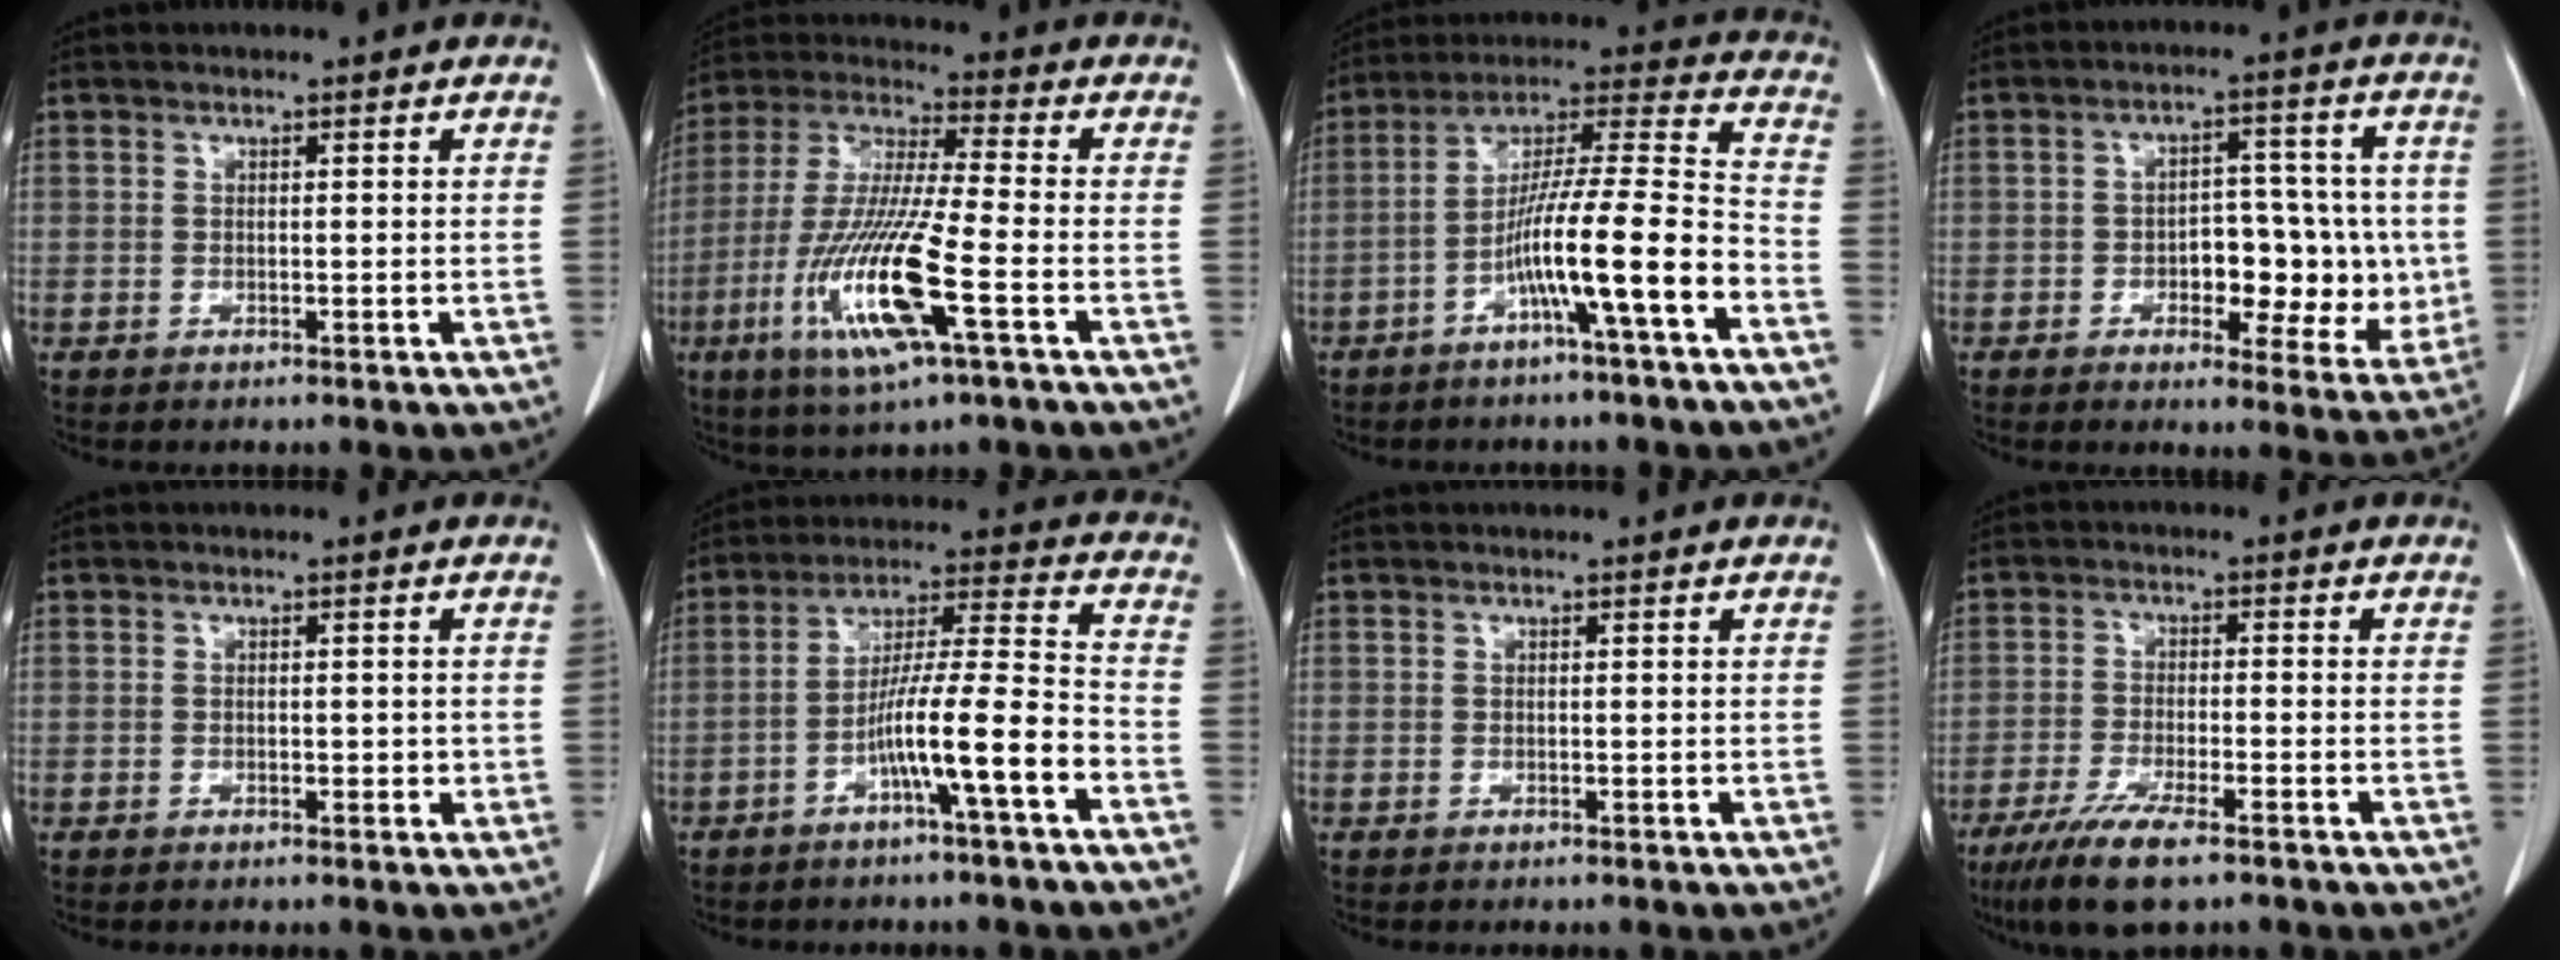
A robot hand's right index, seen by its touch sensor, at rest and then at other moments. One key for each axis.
{"total": 15.9, "fx": -5.6, "fy": 0.9, "fz": 14.8, "tx": -0.310, "ty": -0.022, "tz": -0.106}
{"total": 13.7, "fx": -6.0, "fy": -0.4, "fz": 12.3, "tx": -0.215, "ty": 0.015, "tz": -0.105}
{"total": 10.7, "fx": -1.3, "fy": 5.7, "fz": 8.9, "tx": -0.097, "ty": 0.022, "tz": -0.009}
{"total": 1.4, "fx": -0.1, "fy": 0.9, "fz": 1.0, "tx": -0.010, "ty": 0.001, "tz": 0.000}
{"total": 11.4, "fx": -5.1, "fy": -0.3, "fz": 10.2, "tx": -0.184, "ty": 0.014, "tz": -0.088}
{"total": 0.0}
{"total": 8.6, "fx": -5.8, "fy": 1.1, "fz": 6.3, "tx": -0.113, "ty": -0.022, "tz": -0.097}